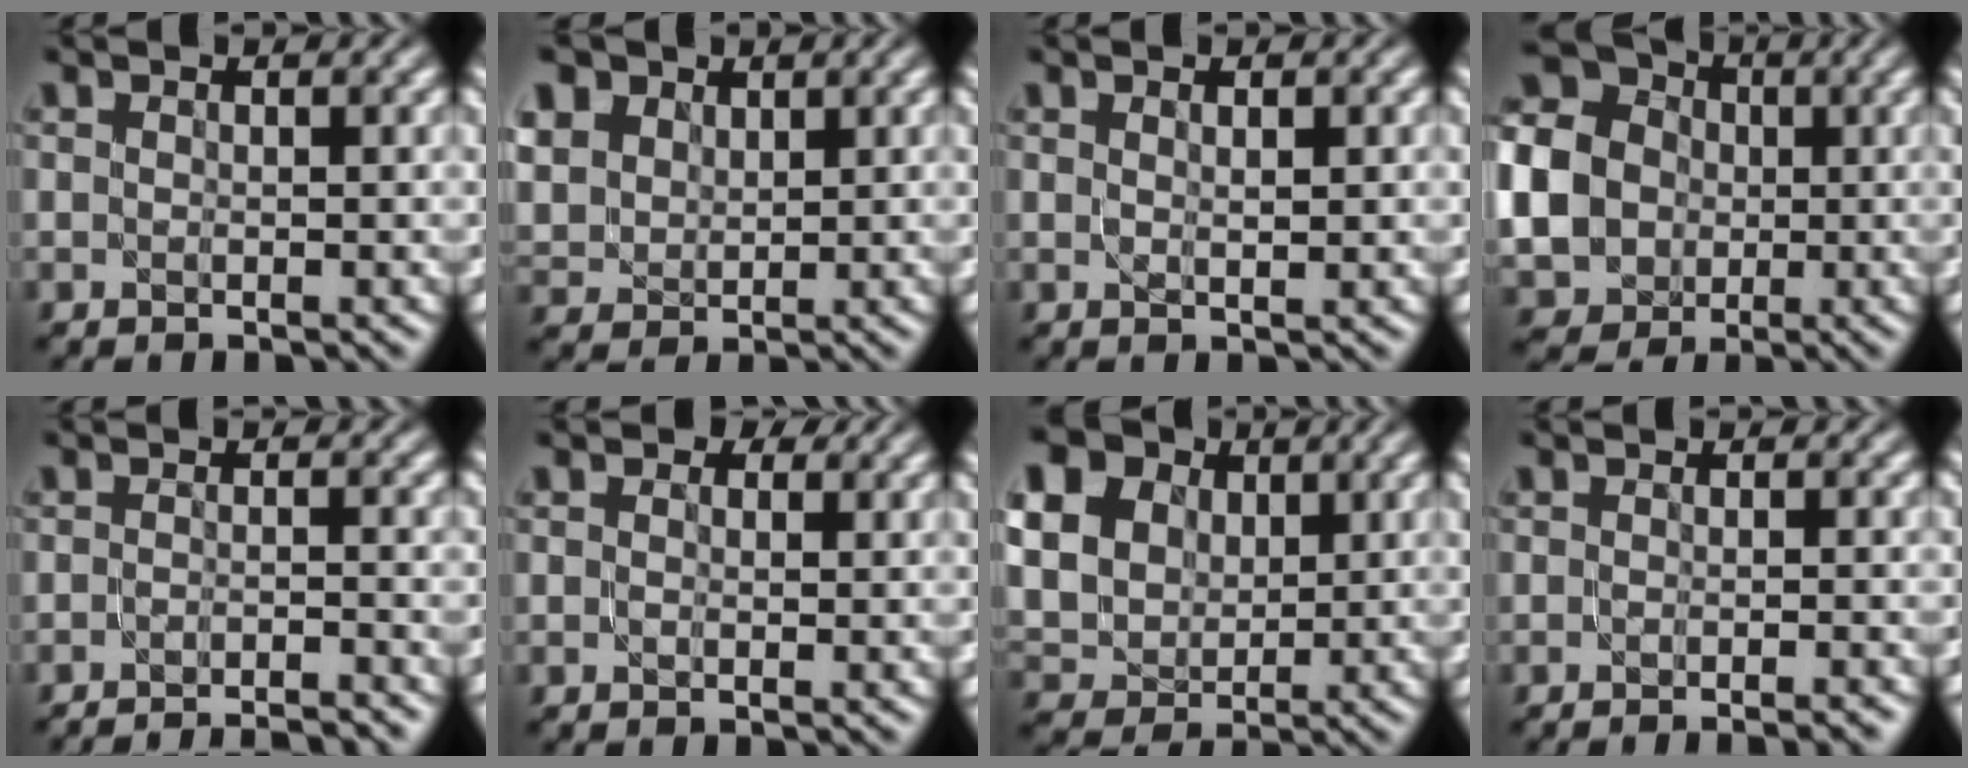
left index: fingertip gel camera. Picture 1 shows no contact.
{"total": 7.6, "force": [4.0, 5.6, 3.3], "torque": [-0.115, 0.017, 0.076]}
{"total": 1.3, "force": [0.5, 0.4, 1.1], "torque": [-0.019, -0.003, 0.008]}
{"total": 11.6, "force": [-0.3, 10.4, 5.0], "torque": [-0.154, 0.003, -0.030]}
{"total": 6.4, "force": [-5.9, 1.1, 2.4], "torque": [-0.016, 0.004, -0.077]}
{"total": 1.3, "force": [0.4, 1.0, 0.8], "torque": [-0.010, -0.005, -0.007]}
{"total": 18.4, "force": [7.2, 15.1, 7.8], "torque": [-0.226, 0.027, 0.112]}
{"total": 3.1, "force": [-2.2, 0.7, 2.1], "torque": [-0.015, 0.006, -0.030]}